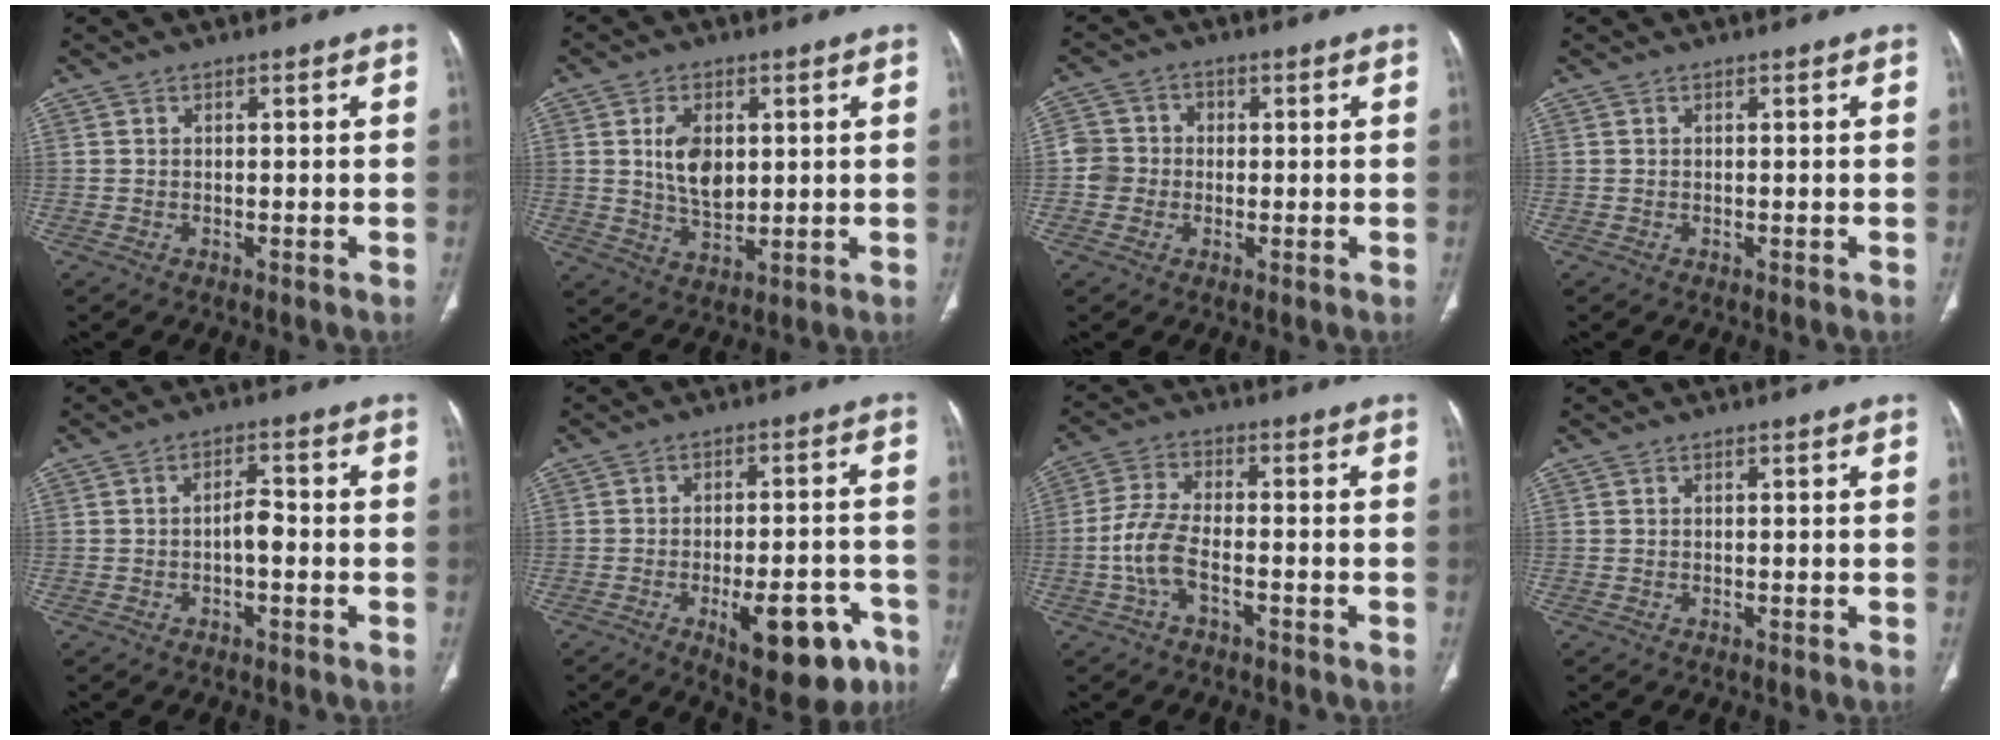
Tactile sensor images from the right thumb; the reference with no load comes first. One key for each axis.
{"total": 8.3, "fx": 1.6, "fy": 5.1, "fz": 6.3, "tx": -0.096, "ty": -0.011, "tz": 0.037}
{"total": 4.9, "fx": -0.6, "fy": 4.7, "fz": 1.2, "tx": -0.003, "ty": 0.014, "tz": -0.020}
{"total": 0.0}
{"total": 3.3, "fx": -0.8, "fy": 1.4, "fz": 2.8, "tx": -0.042, "ty": 0.015, "tz": -0.016}
{"total": 14.7, "fx": -7.1, "fy": 5.9, "fz": 11.4, "tx": -0.130, "ty": 0.032, "tz": -0.086}
{"total": 7.1, "fx": -2.5, "fy": 3.3, "fz": 5.8, "tx": -0.133, "ty": 0.025, "tz": -0.050}
{"total": 0.0}